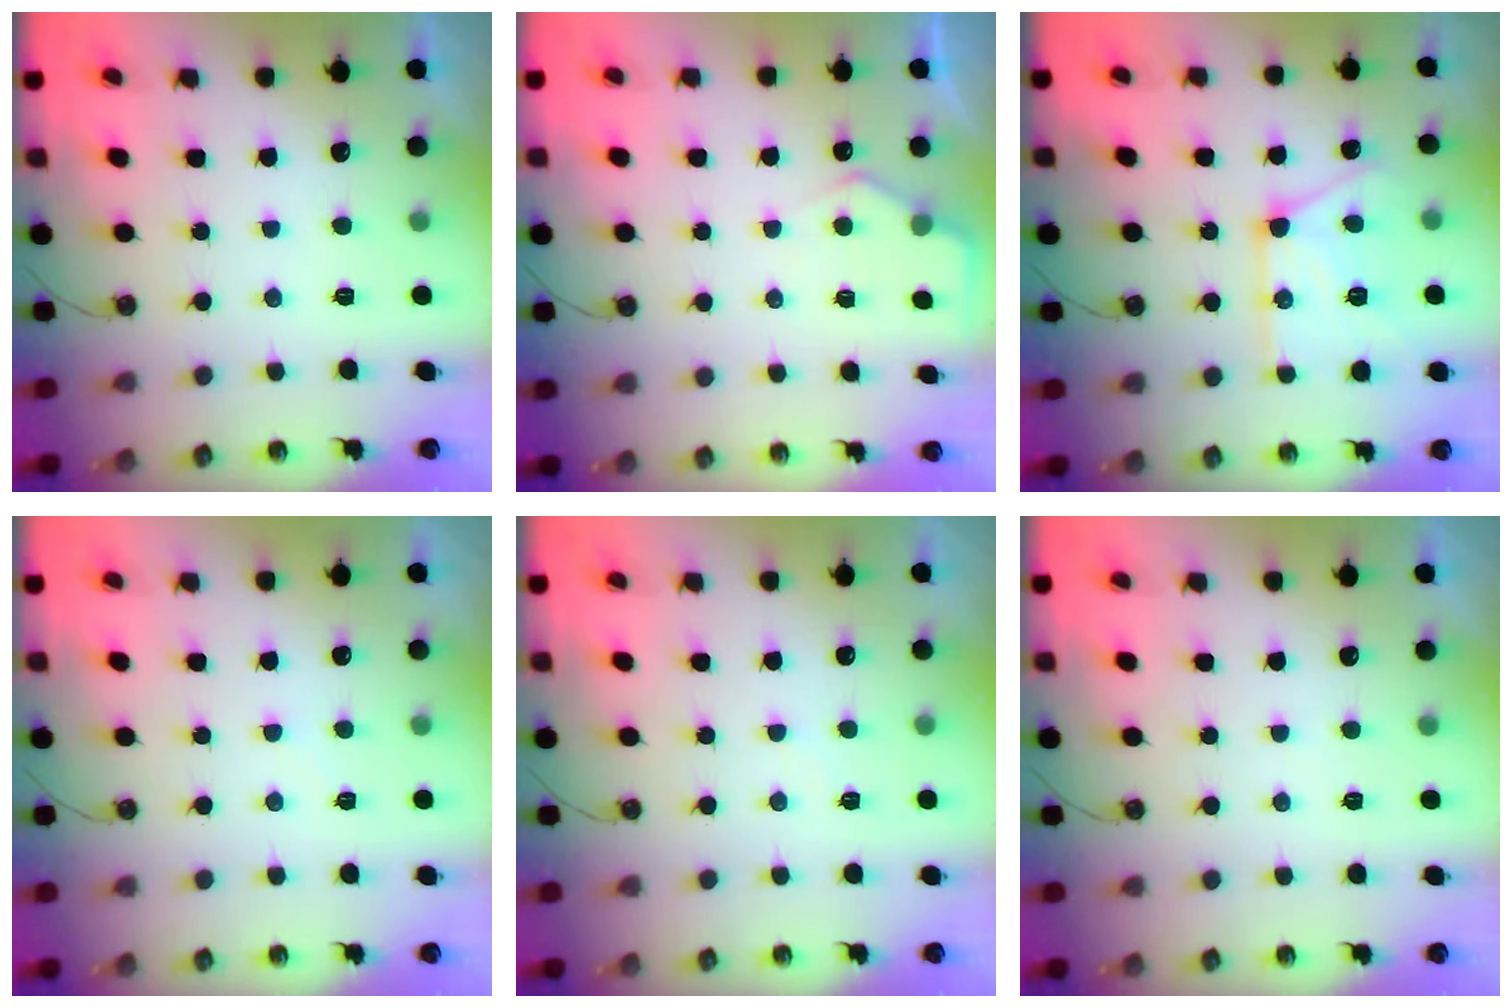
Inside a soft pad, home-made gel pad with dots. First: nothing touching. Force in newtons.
{"total": 4.7, "press": 4.6, "slide": 0.5}
{"total": 15.8, "press": 15.8, "slide": 1.2}
{"total": 2.2, "press": 2.2, "slide": 0.4}
{"total": 4.2, "press": 4.2, "slide": 0.5}
{"total": 3.4, "press": 3.4, "slide": 0.4}